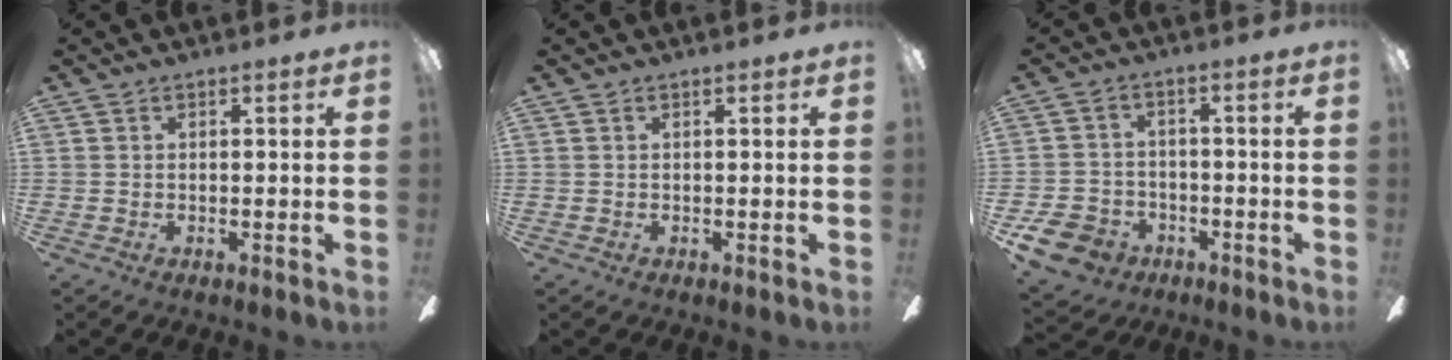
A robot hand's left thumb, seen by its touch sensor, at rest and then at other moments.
{"total": 0.0}
{"total": 8.6, "force": [-4.9, 6.5, 2.9], "torque": [-0.078, 0.035, -0.090]}